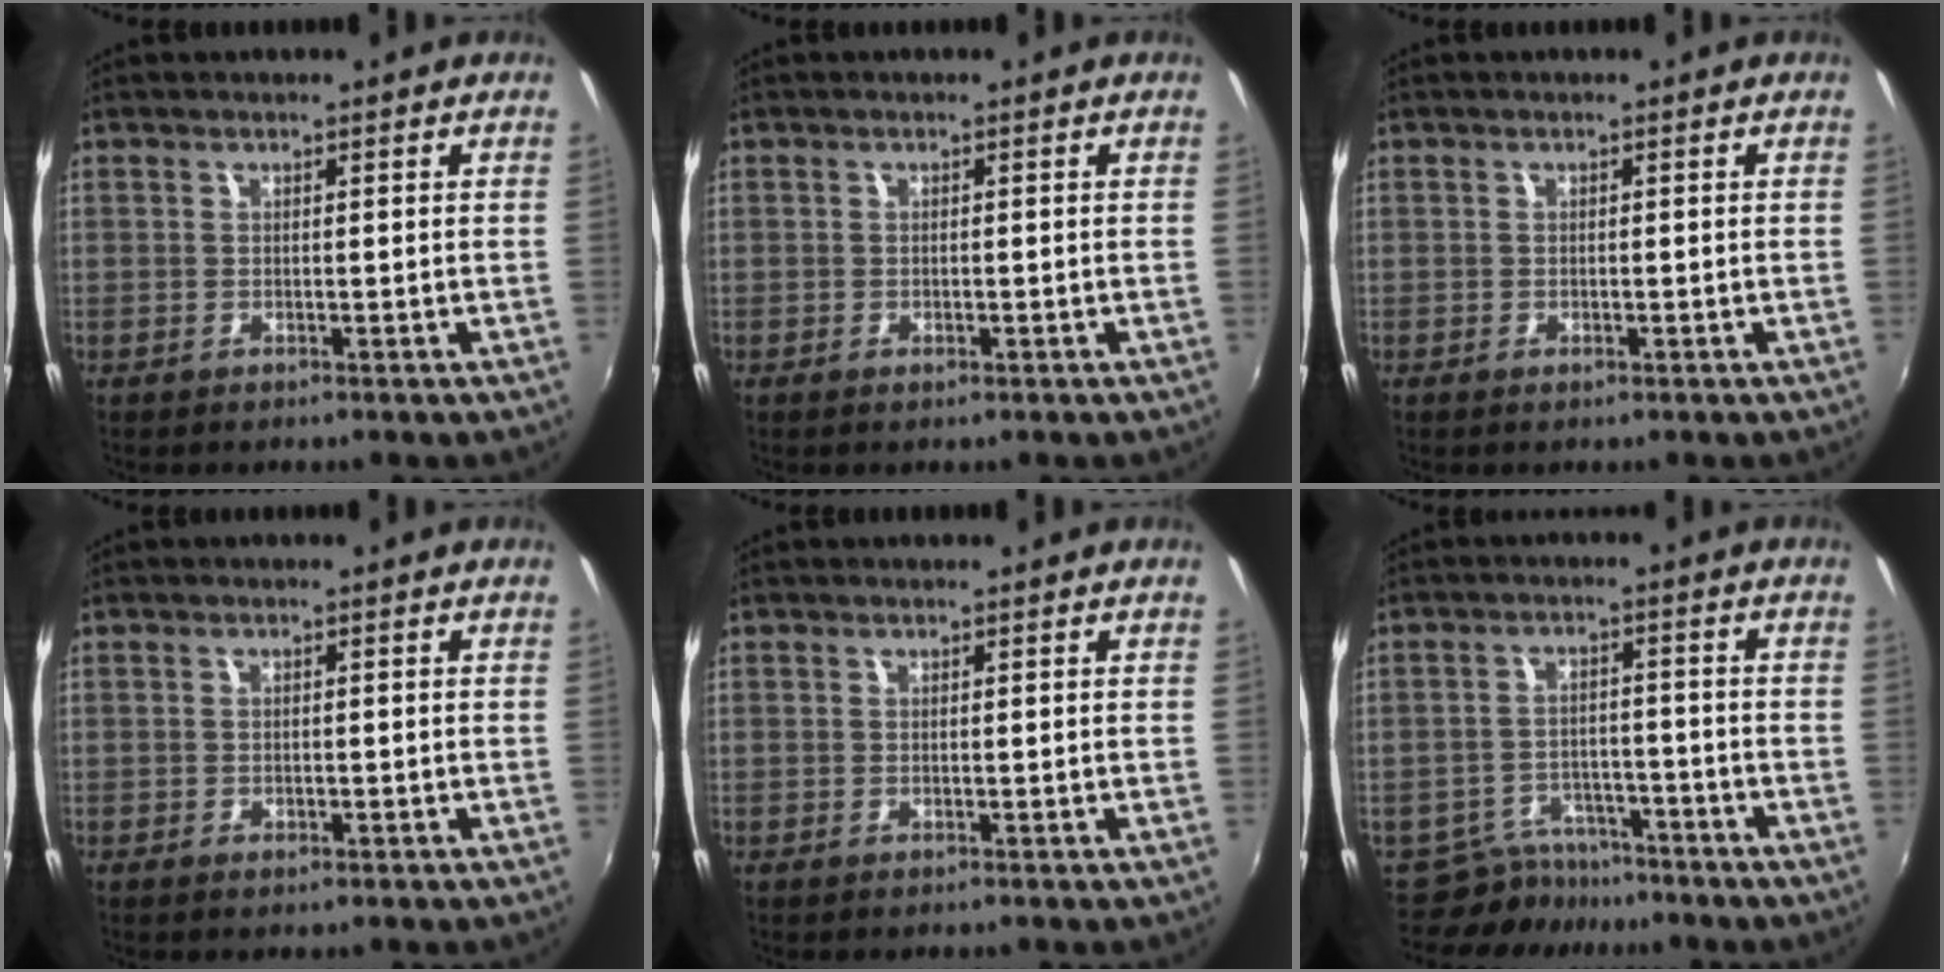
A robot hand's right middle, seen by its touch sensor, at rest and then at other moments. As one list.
[{"total": 0.9, "force": [-0.6, 0.5, 0.5], "torque": [-0.009, -0.002, -0.010]}, {"total": 0.6, "force": [-0.4, 0.3, 0.4], "torque": [-0.007, -0.002, -0.007]}, {"total": 1.2, "force": [-0.7, 0.7, 0.7], "torque": [-0.013, -0.003, -0.012]}, {"total": 0.0}, {"total": 7.3, "force": [-6.5, 3.4, 0.5], "torque": [-0.025, 0.014, -0.094]}]